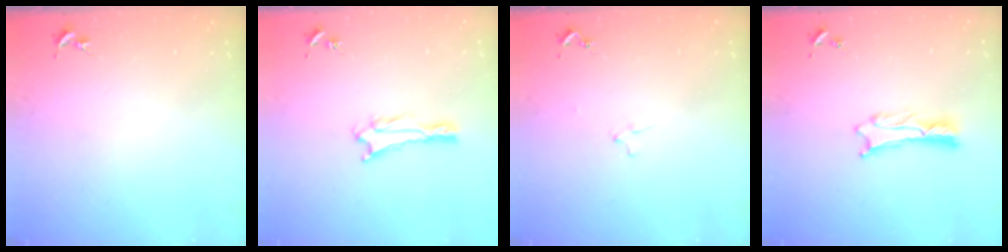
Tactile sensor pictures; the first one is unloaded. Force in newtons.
{"total": 0.7, "press": 0.7, "slide": 0.1}
{"total": 1.1, "press": 1.1, "slide": 0.1}
{"total": 1.1, "press": 1.1, "slide": 0.2}